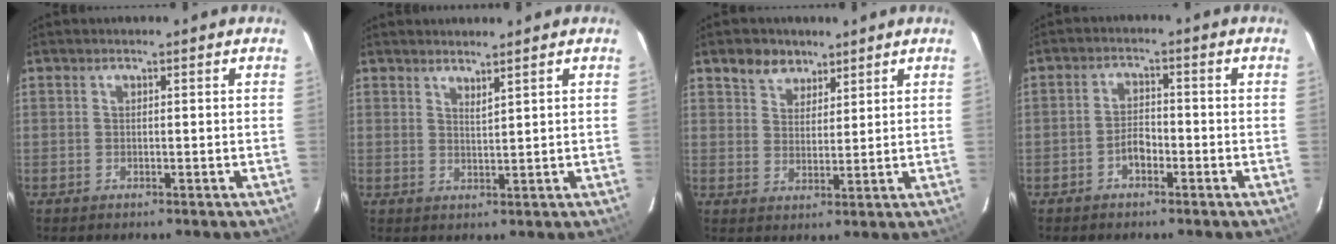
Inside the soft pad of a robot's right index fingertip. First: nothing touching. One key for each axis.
{"total": 1.9, "fx": 1.7, "fy": -0.2, "fz": 1.0, "tx": -0.018, "ty": -0.006, "tz": 0.027}
{"total": 5.4, "fx": 3.8, "fy": 3.6, "fz": 1.5, "tx": -0.025, "ty": 0.014, "tz": 0.066}
{"total": 2.9, "fx": -1.8, "fy": 1.4, "fz": 1.8, "tx": -0.037, "ty": 0.009, "tz": -0.032}